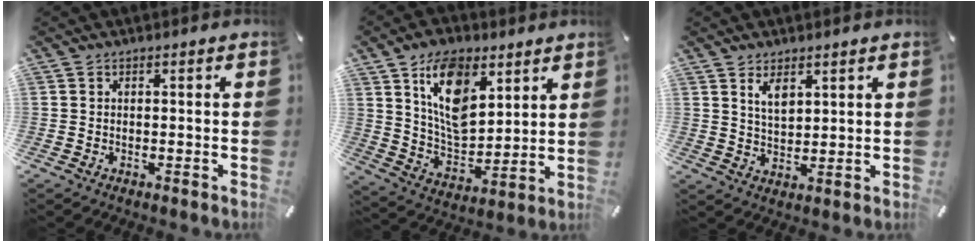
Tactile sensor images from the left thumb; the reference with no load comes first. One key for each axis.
{"total": 14.7, "fx": 7.6, "fy": 9.0, "fz": 8.8, "tx": -0.159, "ty": -0.027, "tz": 0.142}
{"total": 4.7, "fx": 3.1, "fy": 2.2, "fz": 2.7, "tx": -0.051, "ty": -0.012, "tz": 0.055}